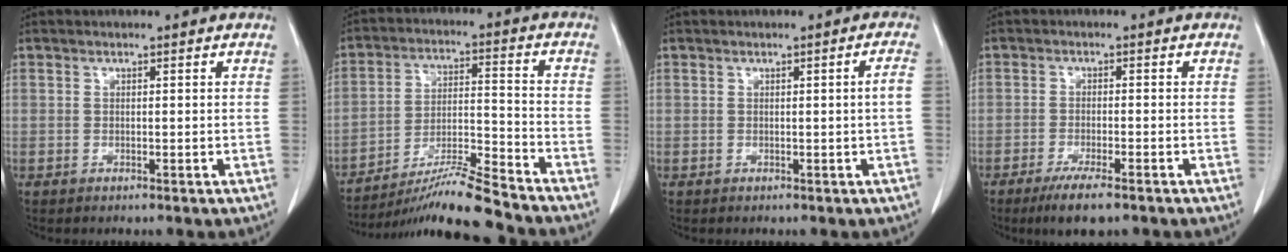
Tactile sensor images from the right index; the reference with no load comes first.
{"total": 12.4, "force": [-11.3, -1.5, 4.9], "torque": [-0.080, -0.004, -0.202]}
{"total": 1.7, "force": [-0.2, -0.3, 1.6], "torque": [-0.026, 0.001, 0.000]}
{"total": 5.9, "force": [-4.1, 0.9, 4.1], "torque": [-0.071, -0.012, -0.064]}